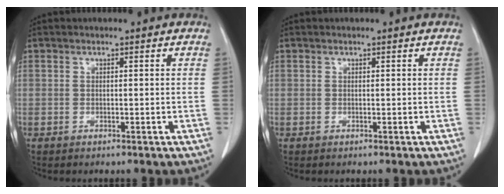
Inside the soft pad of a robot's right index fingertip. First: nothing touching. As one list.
[{"total": 0.0}]